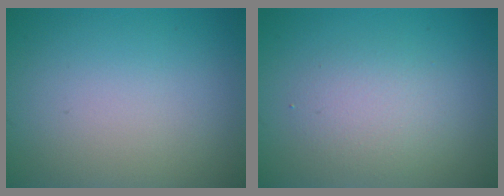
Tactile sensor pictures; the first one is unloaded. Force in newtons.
{"total": 2.5, "press": 2.4, "slide": 0.1}